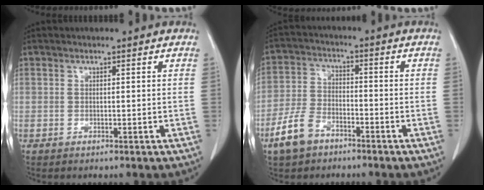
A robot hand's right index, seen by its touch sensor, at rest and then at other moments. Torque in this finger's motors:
{"motor_torque": [0.37, -0.37, -0.09, -0.09]}